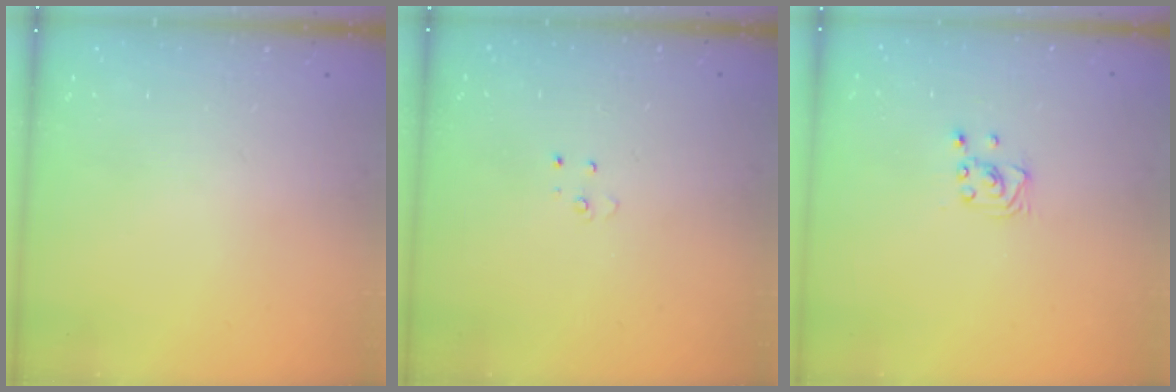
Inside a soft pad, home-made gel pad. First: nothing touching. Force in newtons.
{"total": 3.0, "press": 2.9, "slide": 0.3}
{"total": 2.2, "press": 2.2, "slide": 0.2}